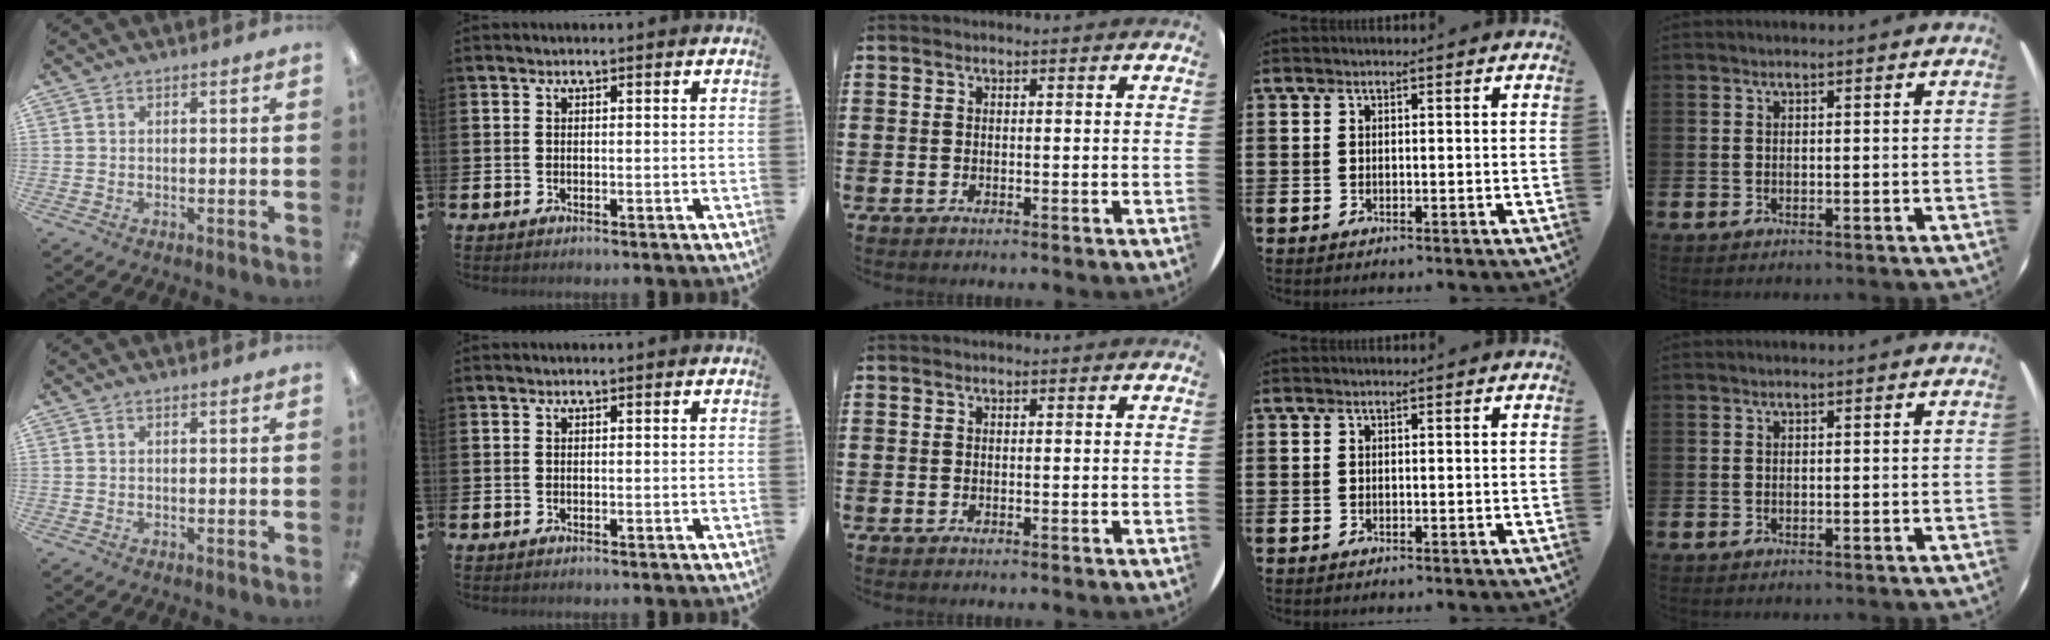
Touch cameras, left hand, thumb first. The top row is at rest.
{}